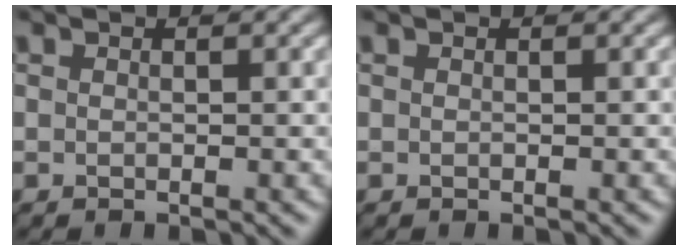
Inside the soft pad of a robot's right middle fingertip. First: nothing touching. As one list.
[{"total": 0.0}]